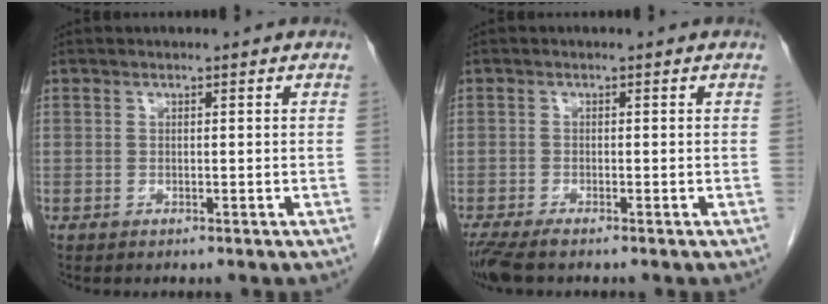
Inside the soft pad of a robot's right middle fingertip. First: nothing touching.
{"total": 3.6, "force": [-2.9, 0.5, 2.1], "torque": [-0.041, -0.010, -0.054]}